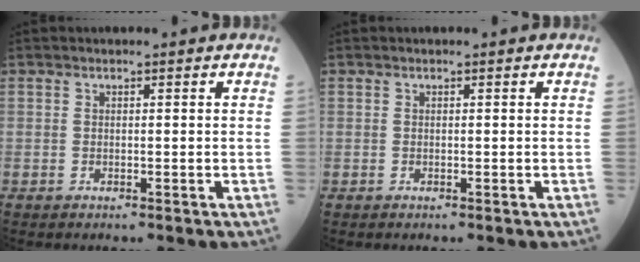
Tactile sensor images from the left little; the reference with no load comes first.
{"total": 0.0}